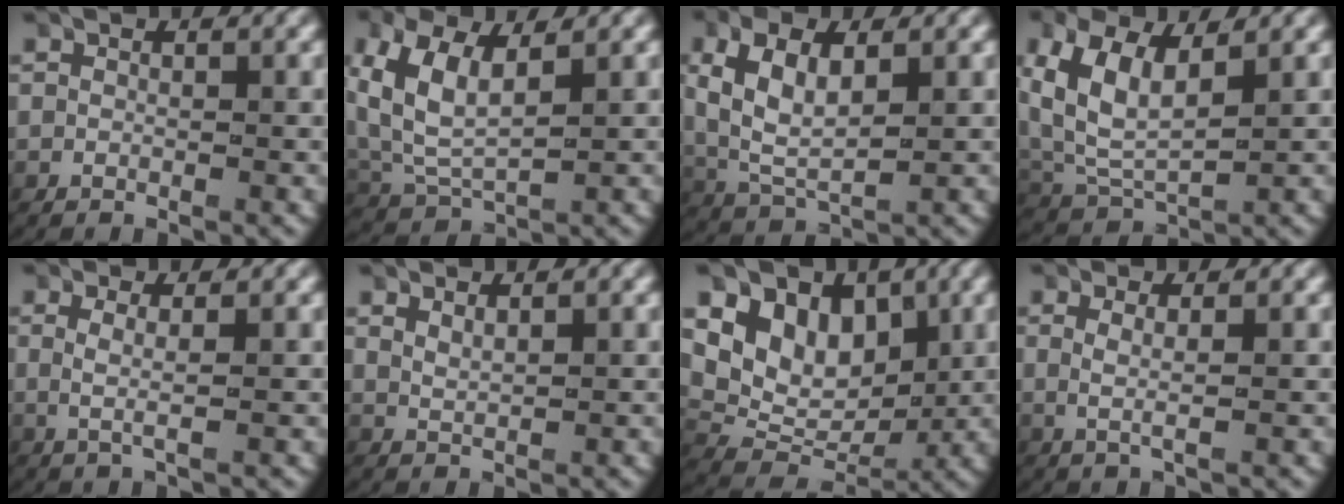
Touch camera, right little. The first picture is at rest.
{"total": 6.3, "force": [1.4, 4.5, 4.2], "torque": [-0.125, -0.020, 0.040]}
{"total": 6.1, "force": [0.8, 4.1, 4.5], "torque": [-0.122, -0.018, 0.030]}
{"total": 7.2, "force": [1.7, 5.3, 4.6], "torque": [-0.133, -0.019, 0.039]}
{"total": 2.0, "force": [0.3, 0.1, 1.9], "torque": [-0.047, -0.008, 0.013]}
{"total": 1.2, "force": [1.1, -0.3, 0.4], "torque": [-0.016, -0.006, 0.030]}
{"total": 10.5, "force": [1.6, 8.4, 6.1], "torque": [-0.118, -0.020, 0.029]}
{"total": 1.8, "force": [0.4, 0.1, 1.7], "torque": [-0.046, -0.010, 0.015]}